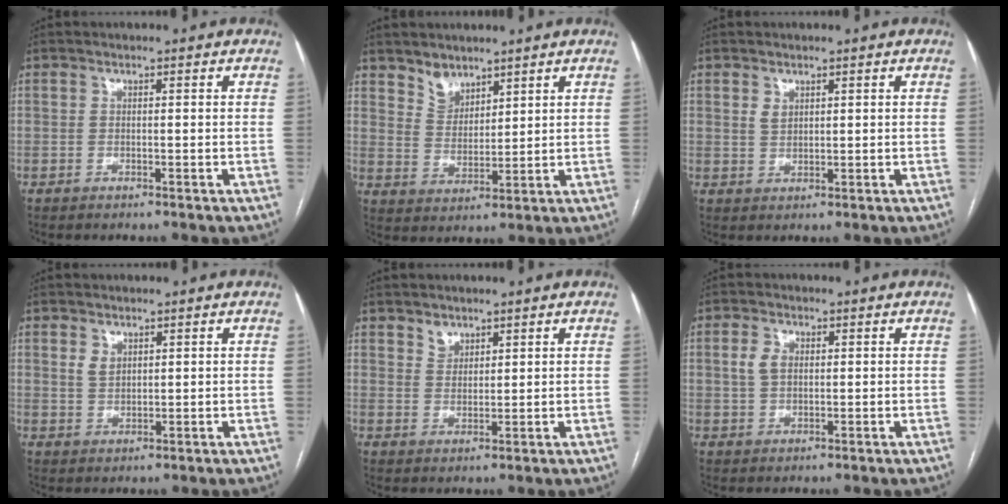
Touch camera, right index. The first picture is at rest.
{"total": 4.6, "force": [3.8, 2.5, 1.0], "torque": [-0.019, -0.001, 0.078]}
{"total": 1.8, "force": [1.0, 1.2, 0.9], "torque": [-0.017, -0.001, 0.023]}
{"total": 2.4, "force": [1.3, 1.6, 1.2], "torque": [-0.026, 0.000, 0.030]}
{"total": 2.5, "force": [1.9, 1.6, 0.5], "torque": [-0.008, -0.001, 0.035]}
{"total": 3.4, "force": [0.8, 2.3, 2.3], "torque": [-0.054, 0.009, 0.019]}